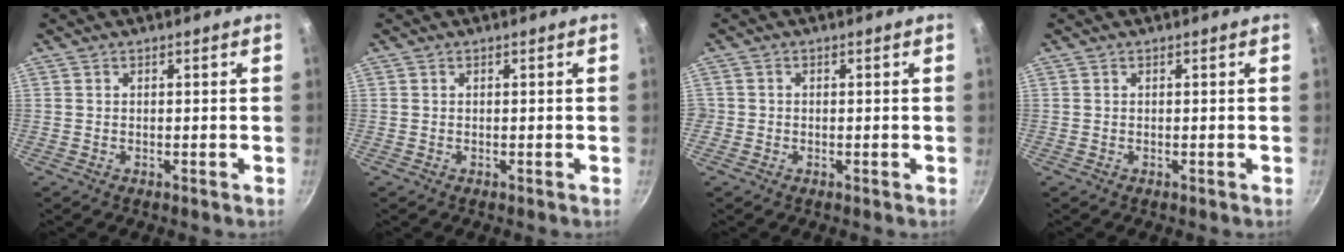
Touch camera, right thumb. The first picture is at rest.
{"total": 0.0}
{"total": 0.8, "force": [-0.2, 0.8, 0.1], "torque": [-0.002, 0.002, -0.006]}
{"total": 0.0}